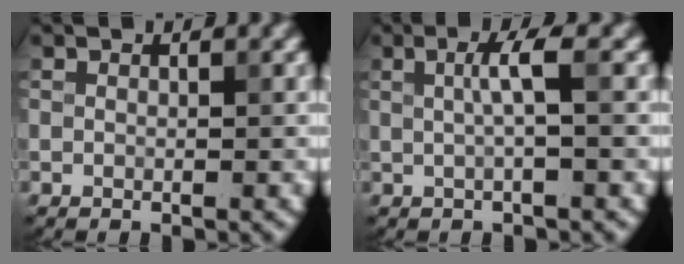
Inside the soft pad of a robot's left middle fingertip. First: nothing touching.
{"total": 2.6, "force": [0.3, 0.4, 2.5], "torque": [-0.047, 0.006, 0.003]}